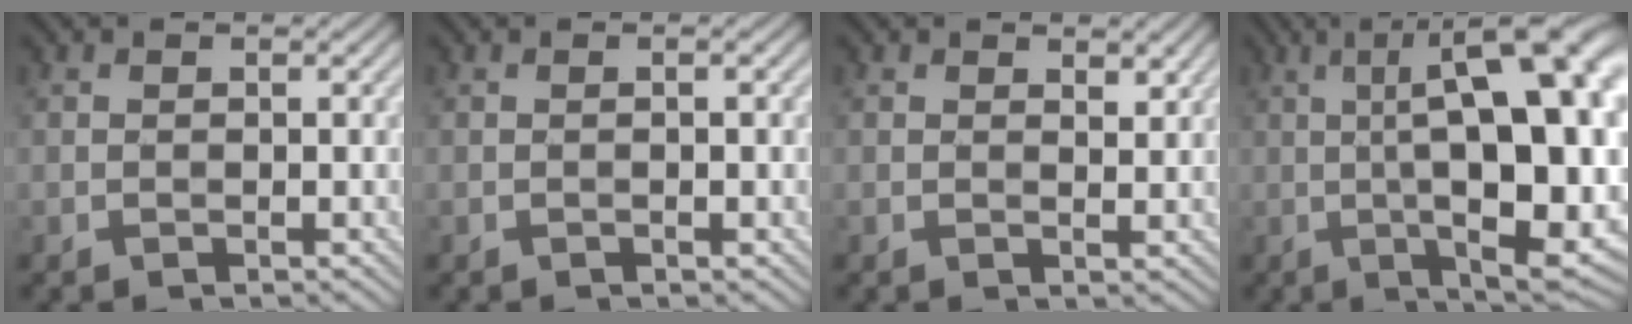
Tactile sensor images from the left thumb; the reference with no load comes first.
{"total": 1.0, "force": [-0.3, -0.2, 0.9], "torque": [-0.018, 0.003, -0.004]}
{"total": 2.0, "force": [1.4, 0.8, 1.2], "torque": [-0.023, -0.004, 0.027]}
{"total": 18.5, "force": [0.0, 5.6, 17.6], "torque": [-0.248, 0.026, 0.007]}